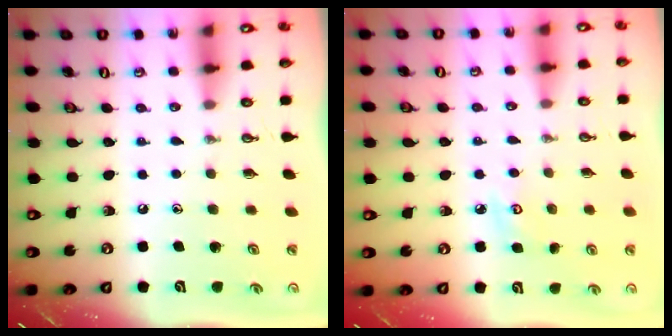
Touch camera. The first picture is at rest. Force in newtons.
{"total": 4.7, "press": 4.6, "slide": 0.4}